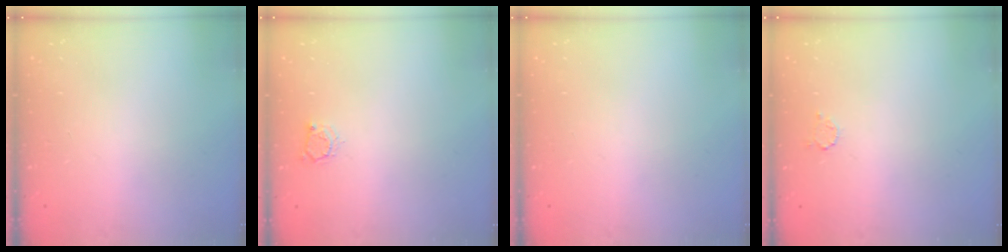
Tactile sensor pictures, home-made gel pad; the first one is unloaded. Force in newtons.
{"total": 2.9, "press": 2.9, "slide": 0.4}
{"total": 0.0}
{"total": 2.3, "press": 2.3, "slide": 0.3}